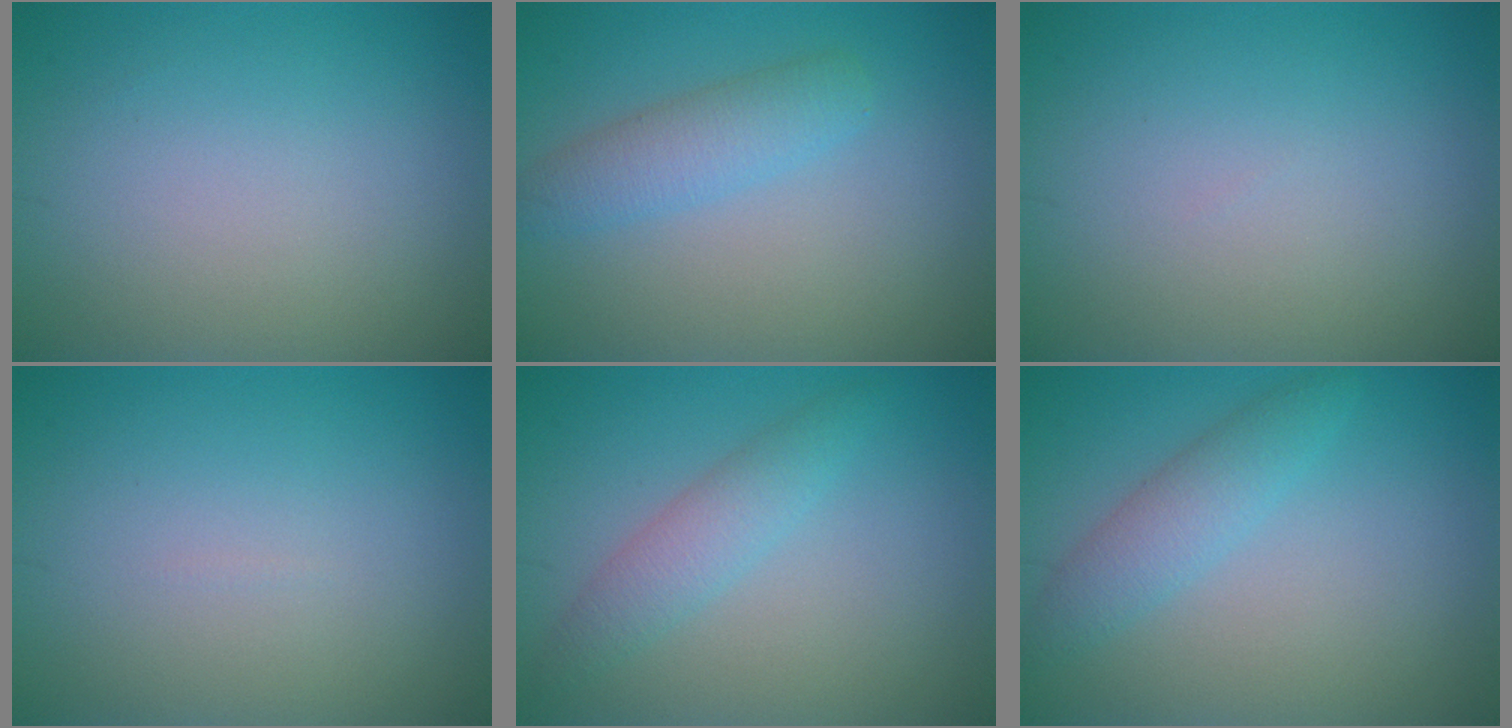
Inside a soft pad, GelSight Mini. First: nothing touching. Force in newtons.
{"total": 3.0, "press": 3.0, "slide": 0.1}
{"total": 0.0}
{"total": 0.0}
{"total": 2.5, "press": 2.5, "slide": 0.1}
{"total": 2.8, "press": 2.8, "slide": 0.2}